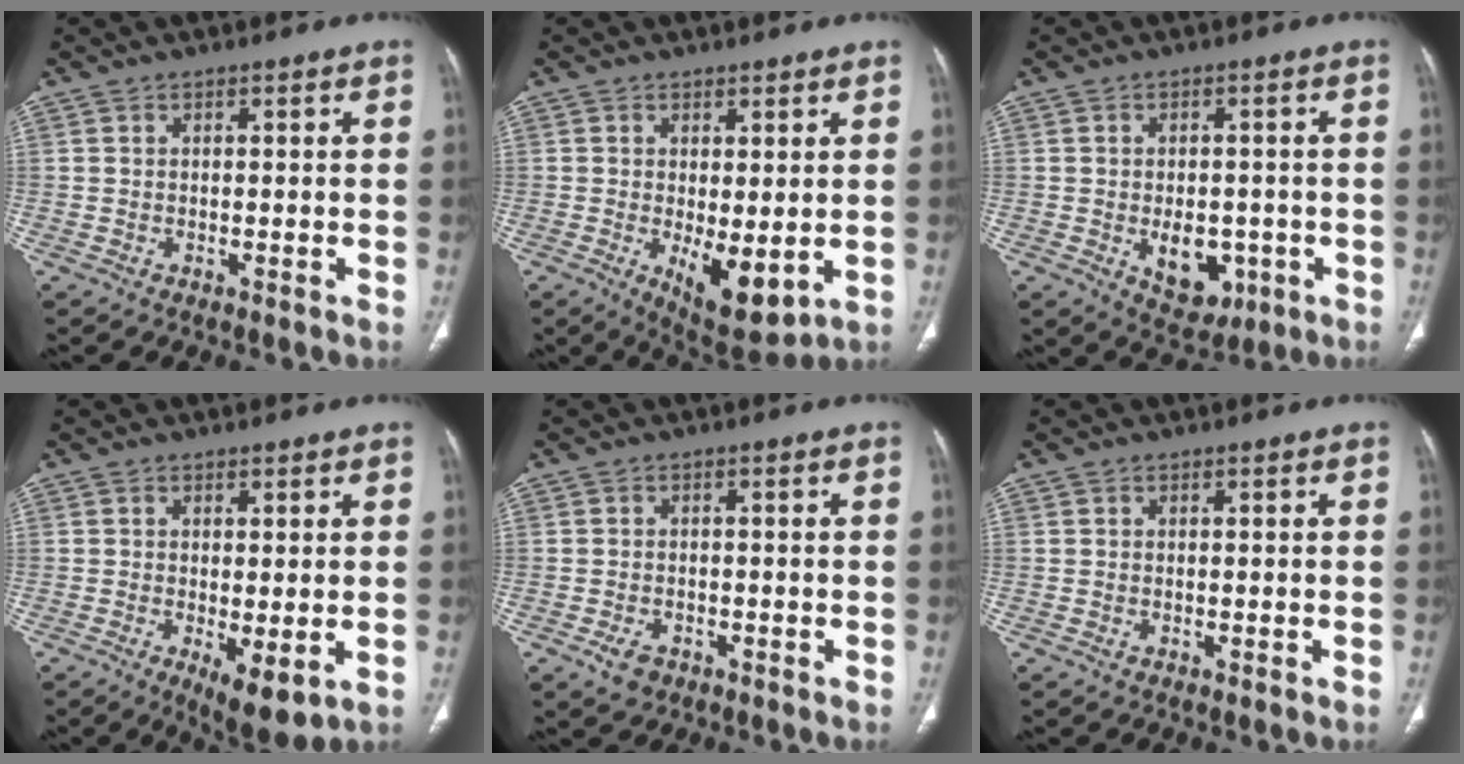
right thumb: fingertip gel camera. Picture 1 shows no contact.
{"total": 8.9, "force": [-1.4, 3.8, 8.0], "torque": [-0.113, -0.025, -0.006]}
{"total": 8.1, "force": [-2.2, 5.4, 5.7], "torque": [-0.053, 0.003, -0.015]}
{"total": 6.6, "force": [-1.5, 2.4, 6.0], "torque": [-0.096, -0.022, -0.016]}
{"total": 3.1, "force": [-1.7, 2.1, 1.6], "torque": [-0.028, 0.003, -0.023]}
{"total": 0.0}